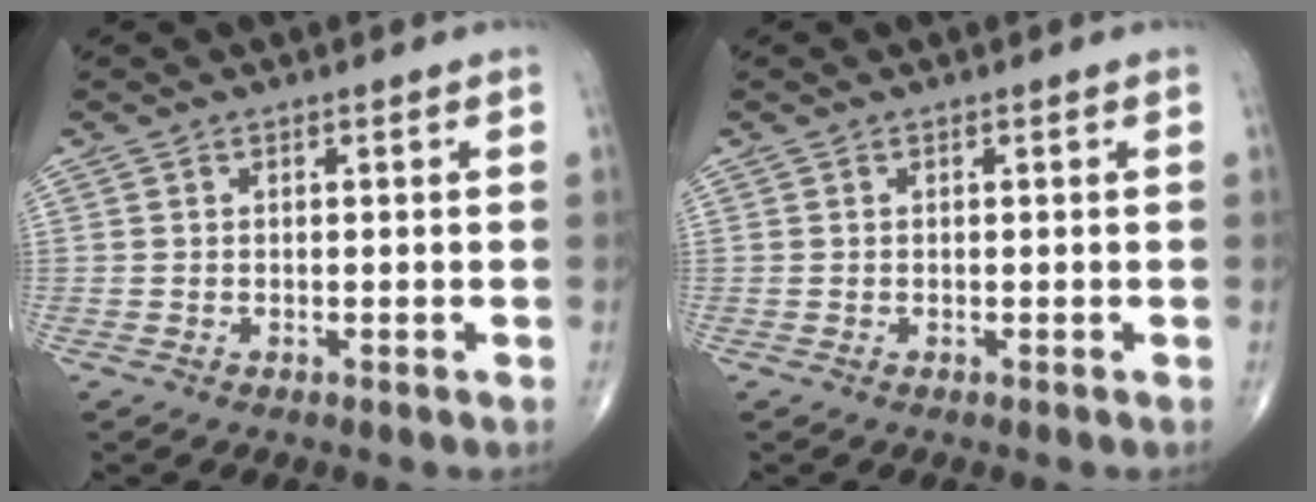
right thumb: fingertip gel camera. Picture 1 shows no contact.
{"total": 0.0}